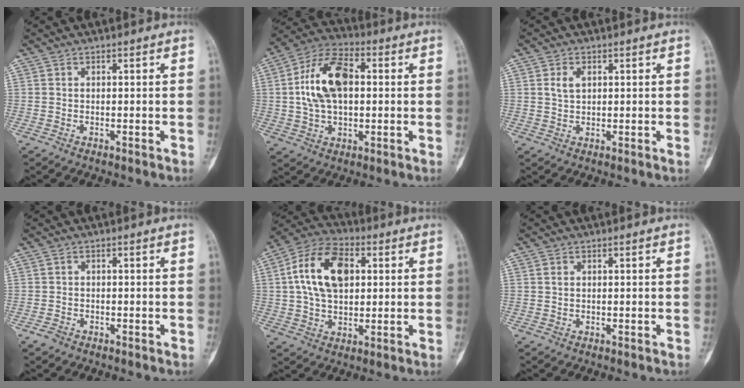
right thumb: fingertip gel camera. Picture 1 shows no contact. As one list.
[{"total": 14.6, "force": [1.5, 8.5, 11.8], "torque": [-0.215, 0.025, 0.022]}, {"total": 2.8, "force": [0.9, 1.7, 2.1], "torque": [-0.036, 0.000, 0.018]}, {"total": 1.5, "force": [-1.1, 1.0, 0.6], "torque": [-0.016, 0.004, -0.019]}, {"total": 14.9, "force": [2.8, 9.3, 11.3], "torque": [-0.194, 0.016, 0.043]}, {"total": 0.7, "force": [0.1, 0.5, 0.5], "torque": [-0.011, 0.000, 0.003]}]